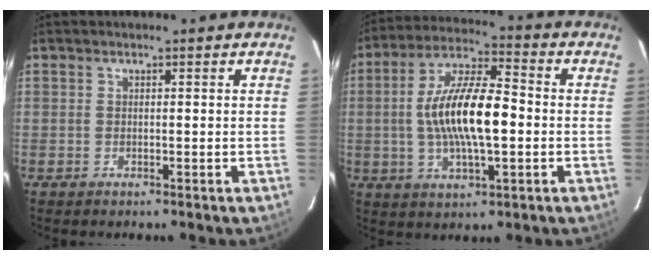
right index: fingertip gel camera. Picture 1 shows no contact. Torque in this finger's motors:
{"motor_torque": [0.78, 0.00, 0.97, 0.21]}